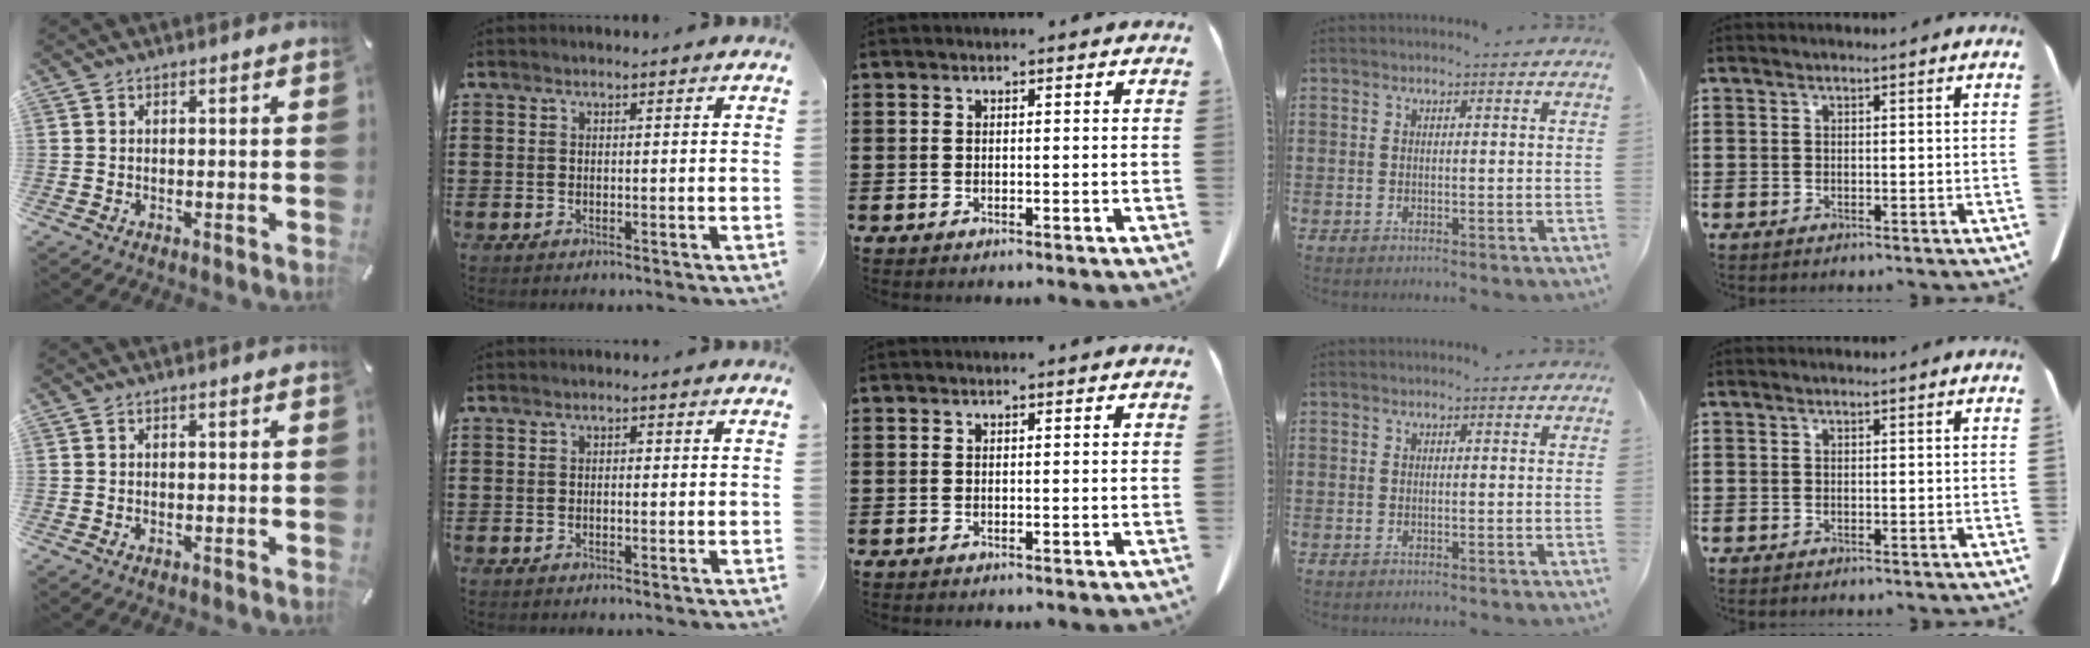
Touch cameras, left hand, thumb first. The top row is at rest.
{"index": {"total": 0.6, "force": [-0.2, 0.3, 0.5], "torque": [-0.012, -0.003, -0.004]}}